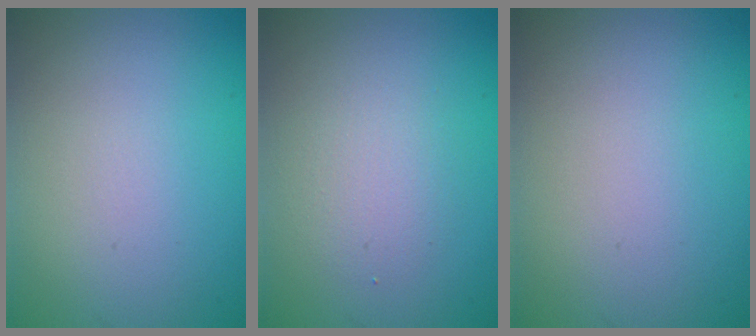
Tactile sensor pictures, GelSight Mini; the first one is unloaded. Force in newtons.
{"total": 2.4, "press": 2.4, "slide": 0.0}
{"total": 0.0}